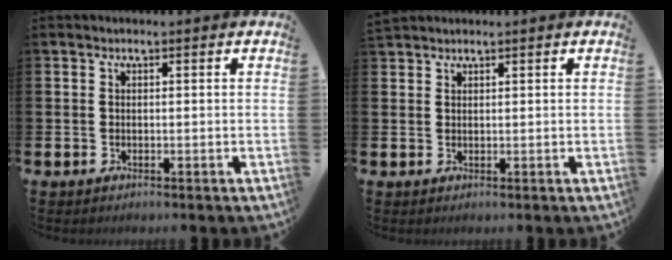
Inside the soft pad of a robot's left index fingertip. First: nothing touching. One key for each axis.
{"total": 1.3, "fx": 1.3, "fy": 0.3, "fz": -0.1, "tx": 0.007, "ty": -0.001, "tz": 0.024}